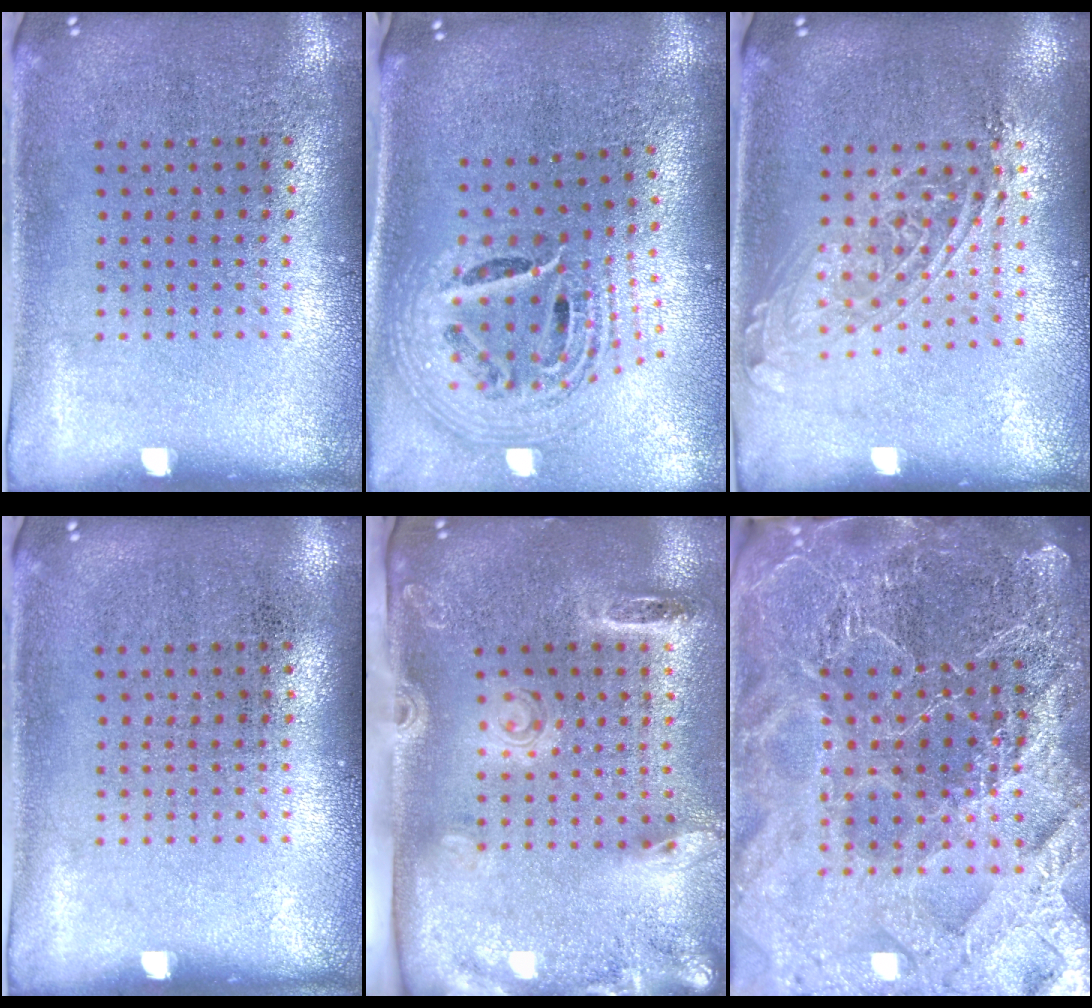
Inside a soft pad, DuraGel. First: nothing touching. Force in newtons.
{"total": 2.6, "press": 1.9, "slide": 1.9}
{"total": 1.6, "press": 1.3, "slide": 0.8}
{"total": 0.0}
{"total": 2.7, "press": 1.9, "slide": 1.9}
{"total": 6.2, "press": 5.4, "slide": 3.1}